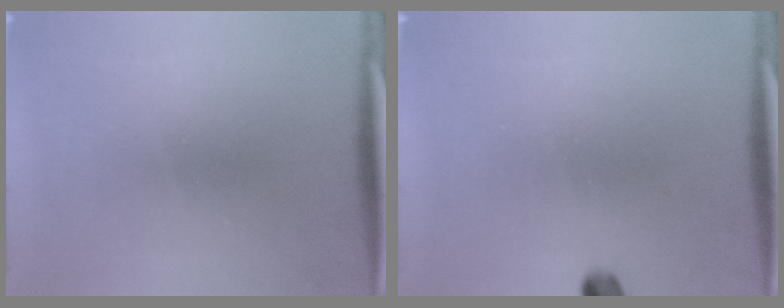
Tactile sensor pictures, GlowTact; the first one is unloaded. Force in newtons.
{"total": 2.0}